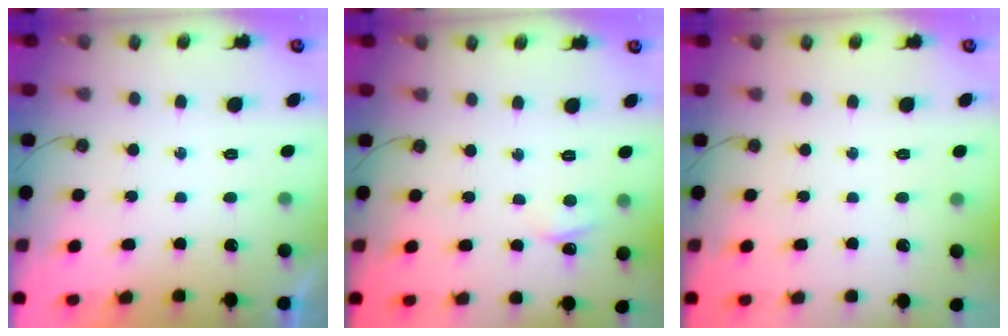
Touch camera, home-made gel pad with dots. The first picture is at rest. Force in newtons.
{"total": 1.9, "press": 1.9, "slide": 0.2}
{"total": 0.0}